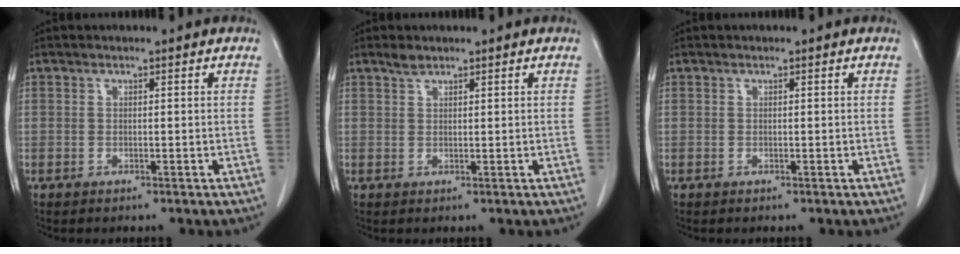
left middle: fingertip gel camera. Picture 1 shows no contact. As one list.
[{"total": 1.3, "force": [1.2, 0.4, 0.5], "torque": [-0.011, 0.001, 0.024]}, {"total": 0.0}]